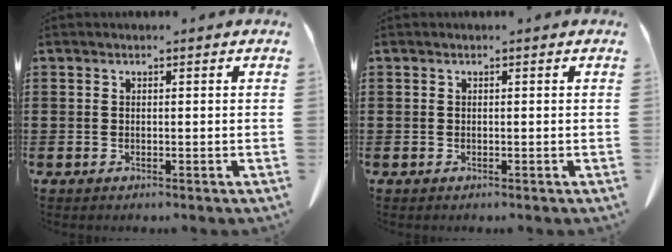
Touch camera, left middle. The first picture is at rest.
{"total": 0.0}